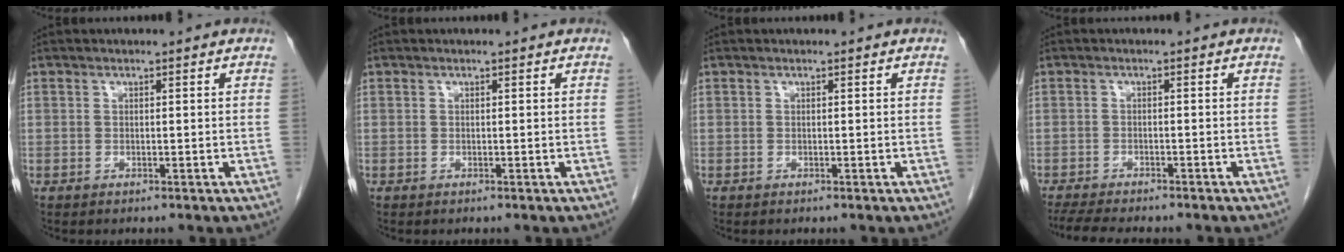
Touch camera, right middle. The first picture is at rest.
{"total": 0.0}
{"total": 0.0}
{"total": 8.2, "force": [-7.0, 1.4, 3.9], "torque": [-0.064, -0.011, -0.104]}